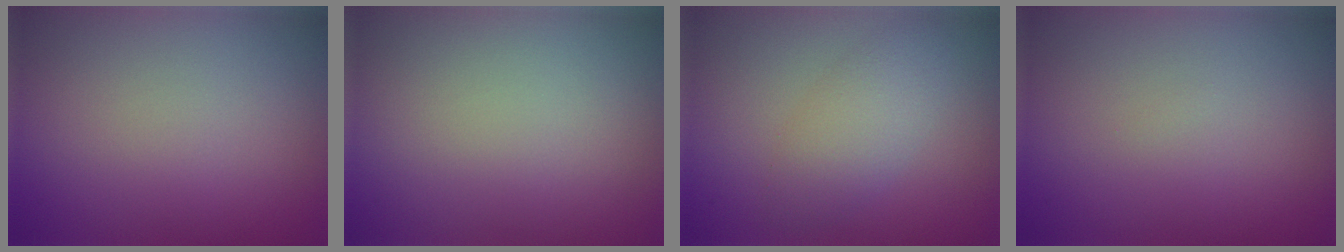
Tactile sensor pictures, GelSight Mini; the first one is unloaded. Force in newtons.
{"total": 0.0}
{"total": 3.2, "press": 3.2, "slide": 0.1}
{"total": 0.0}